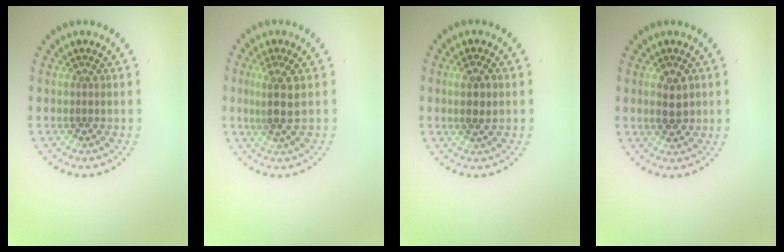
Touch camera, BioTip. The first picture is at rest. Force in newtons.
{"total": 2.7, "press": 2.2, "slide": 1.5}
{"total": 2.3, "press": 2.2, "slide": 0.6}
{"total": 2.5, "press": 2.5, "slide": 0.1}